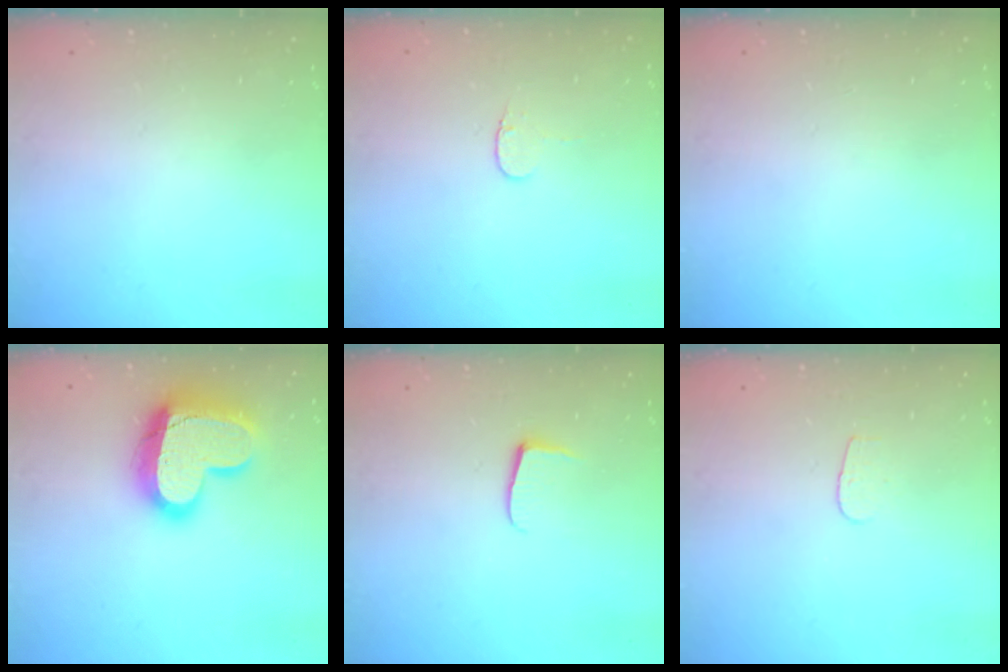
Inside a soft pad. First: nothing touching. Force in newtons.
{"total": 3.4, "press": 3.4, "slide": 0.4}
{"total": 0.0}
{"total": 19.3, "press": 19.2, "slide": 1.6}
{"total": 5.4, "press": 5.3, "slide": 0.5}
{"total": 3.7, "press": 3.6, "slide": 0.4}